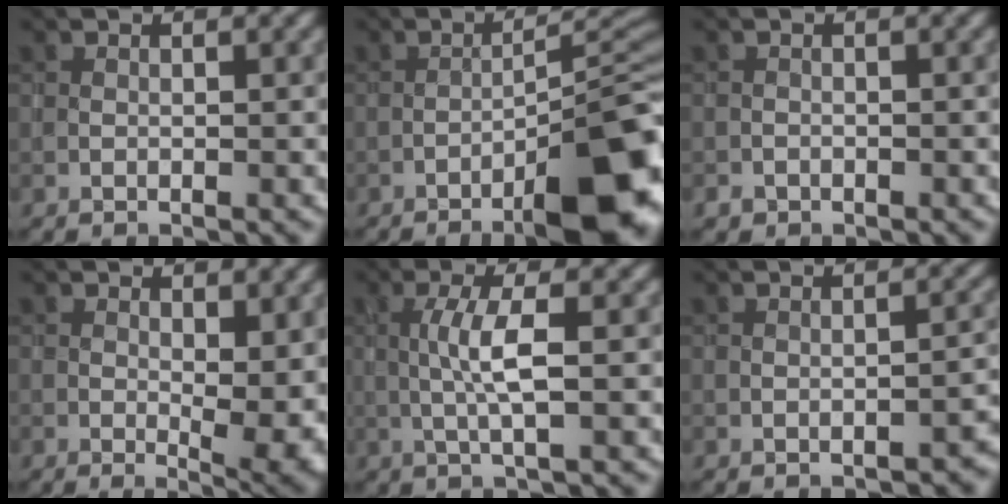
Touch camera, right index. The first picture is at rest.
{"total": 11.3, "force": [-6.5, 2.7, 8.8], "torque": [-0.120, 0.010, -0.096]}
{"total": 1.2, "force": [-0.9, 0.8, -0.1], "torque": [0.000, 0.005, -0.013]}
{"total": 5.8, "force": [-0.1, 2.6, 5.2], "torque": [-0.074, -0.016, 0.008]}
{"total": 3.0, "force": [0.1, 0.2, 3.0], "torque": [-0.063, 0.005, 0.001]}
{"total": 2.3, "force": [-1.8, 0.9, 1.2], "torque": [-0.012, 0.006, -0.018]}